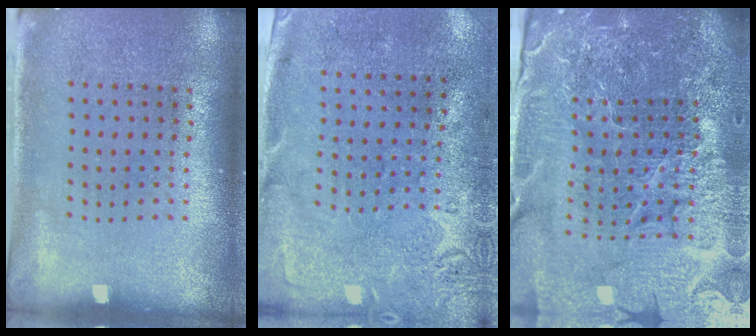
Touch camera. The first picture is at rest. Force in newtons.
{"total": 2.8, "press": 2.2, "slide": 1.7}
{"total": 6.3, "press": 5.6, "slide": 2.9}